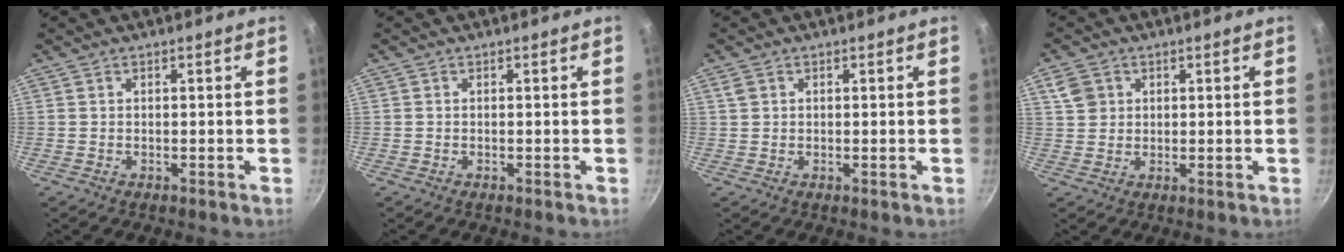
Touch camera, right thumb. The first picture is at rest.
{"total": 0.0}
{"total": 1.5, "force": [0.5, 1.2, 0.8], "torque": [-0.012, 0.002, 0.009]}
{"total": 4.5, "force": [1.6, 3.8, 1.7], "torque": [-0.016, 0.003, 0.032]}